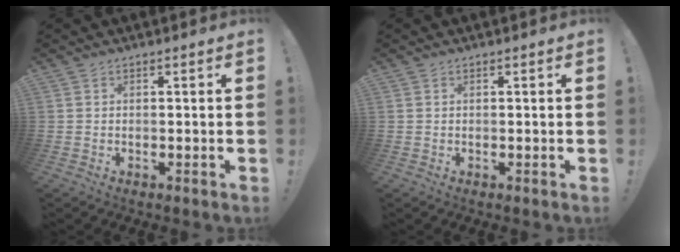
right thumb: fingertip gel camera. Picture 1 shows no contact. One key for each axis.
{"total": 0.0}